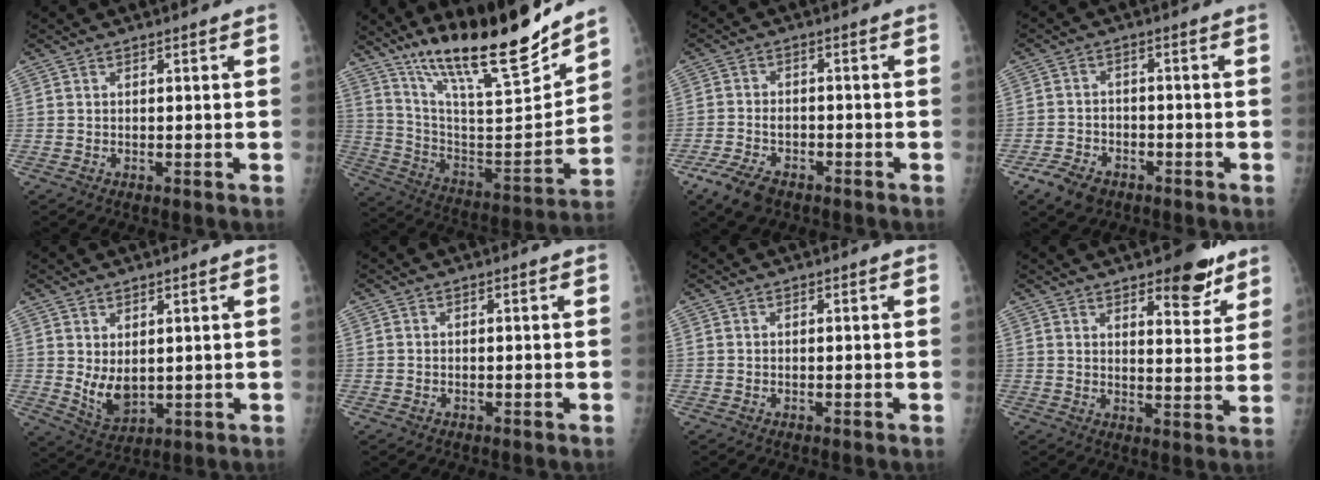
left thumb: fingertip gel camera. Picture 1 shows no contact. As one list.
[{"total": 23.9, "force": [18.7, 3.9, 14.3], "torque": [-0.210, -0.102, 0.323]}, {"total": 7.1, "force": [-4.6, 3.7, 3.9], "torque": [-0.081, 0.011, -0.082]}, {"total": 6.5, "force": [-4.1, 4.2, 2.8], "torque": [-0.048, 0.018, -0.070]}, {"total": 6.1, "force": [1.2, 3.4, 4.9], "torque": [-0.075, -0.022, 0.039]}, {"total": 0.0}, {"total": 0.0}, {"total": 9.7, "force": [6.6, 3.5, 6.1], "torque": [-0.053, -0.040, 0.091]}]